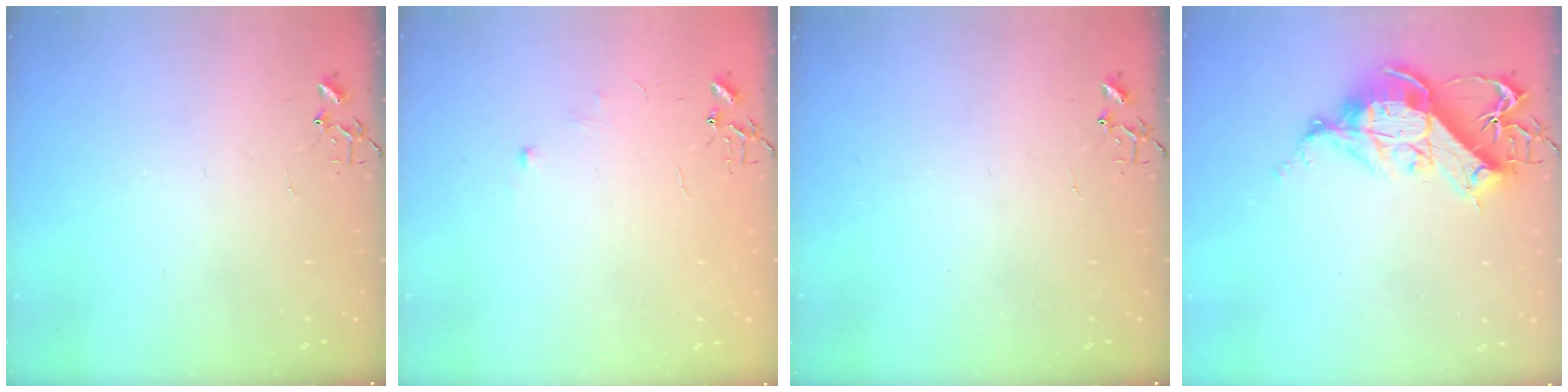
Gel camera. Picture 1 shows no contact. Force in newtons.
{"total": 4.7, "press": 4.6, "slide": 0.6}
{"total": 0.0}
{"total": 13.6, "press": 13.6, "slide": 1.3}